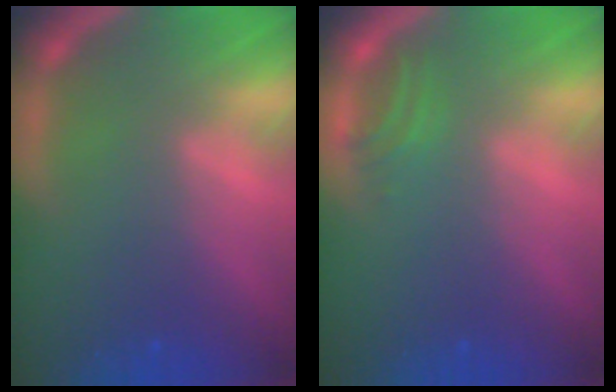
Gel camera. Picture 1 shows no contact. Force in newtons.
{"total": 1.5}